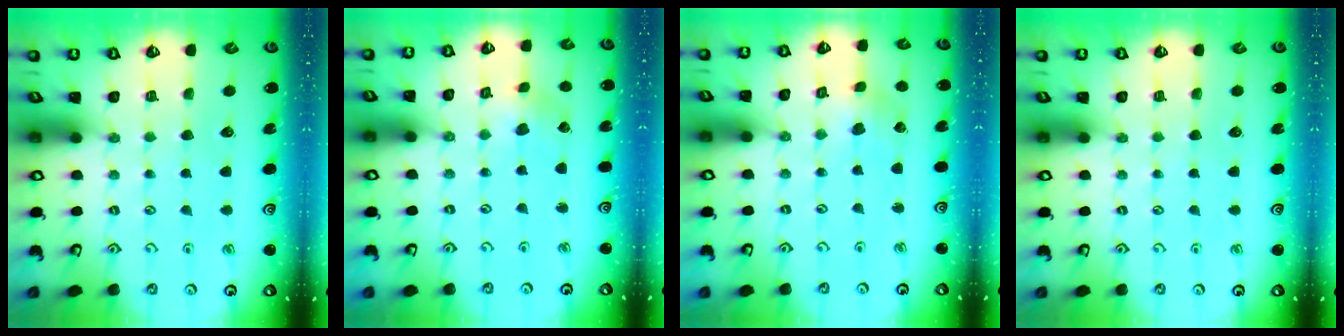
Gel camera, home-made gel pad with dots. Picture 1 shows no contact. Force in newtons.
{"total": 1.9, "press": 1.9, "slide": 0.2}
{"total": 2.5, "press": 2.4, "slide": 0.4}
{"total": 0.0}